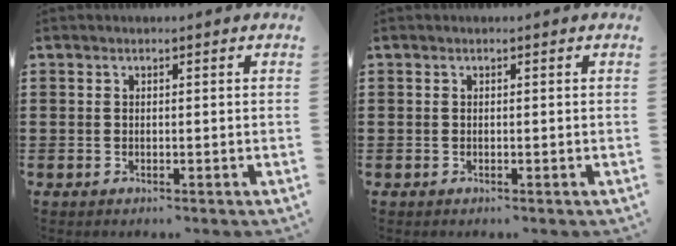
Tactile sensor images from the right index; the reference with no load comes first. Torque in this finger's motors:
{"motor_torque": [-0.01, 0.07, 0.00, 0.00]}